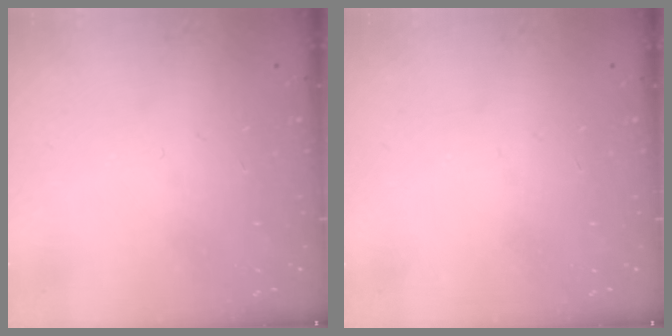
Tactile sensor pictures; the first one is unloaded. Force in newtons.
{"total": 0.0}